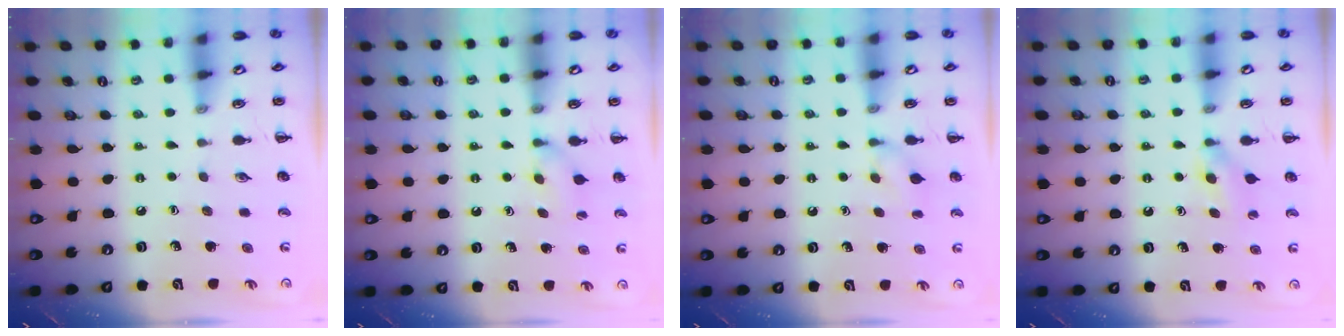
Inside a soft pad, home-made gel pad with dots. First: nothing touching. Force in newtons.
{"total": 5.7, "press": 5.4, "slide": 1.8}
{"total": 5.8, "press": 5.5, "slide": 1.8}
{"total": 4.9, "press": 4.6, "slide": 1.8}